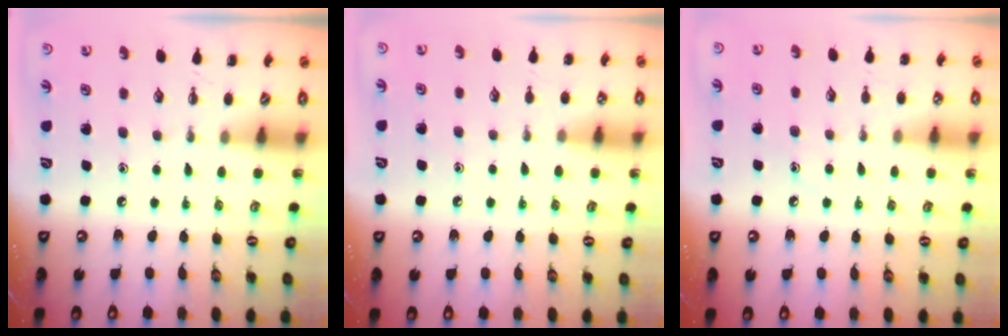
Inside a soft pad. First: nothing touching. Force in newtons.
{"total": 6.6, "press": 6.3, "slide": 2.1}
{"total": 6.2, "press": 6.0, "slide": 1.6}